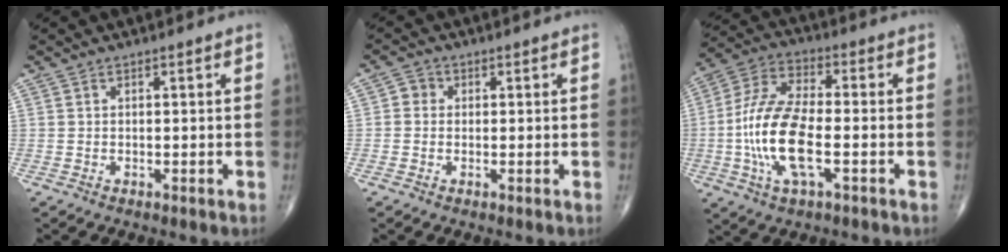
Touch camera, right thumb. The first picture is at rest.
{"total": 2.3, "force": [0.1, 2.1, 0.9], "torque": [-0.001, 0.005, -0.004]}
{"total": 15.1, "force": [-3.1, 6.1, 13.5], "torque": [-0.281, 0.024, -0.061]}